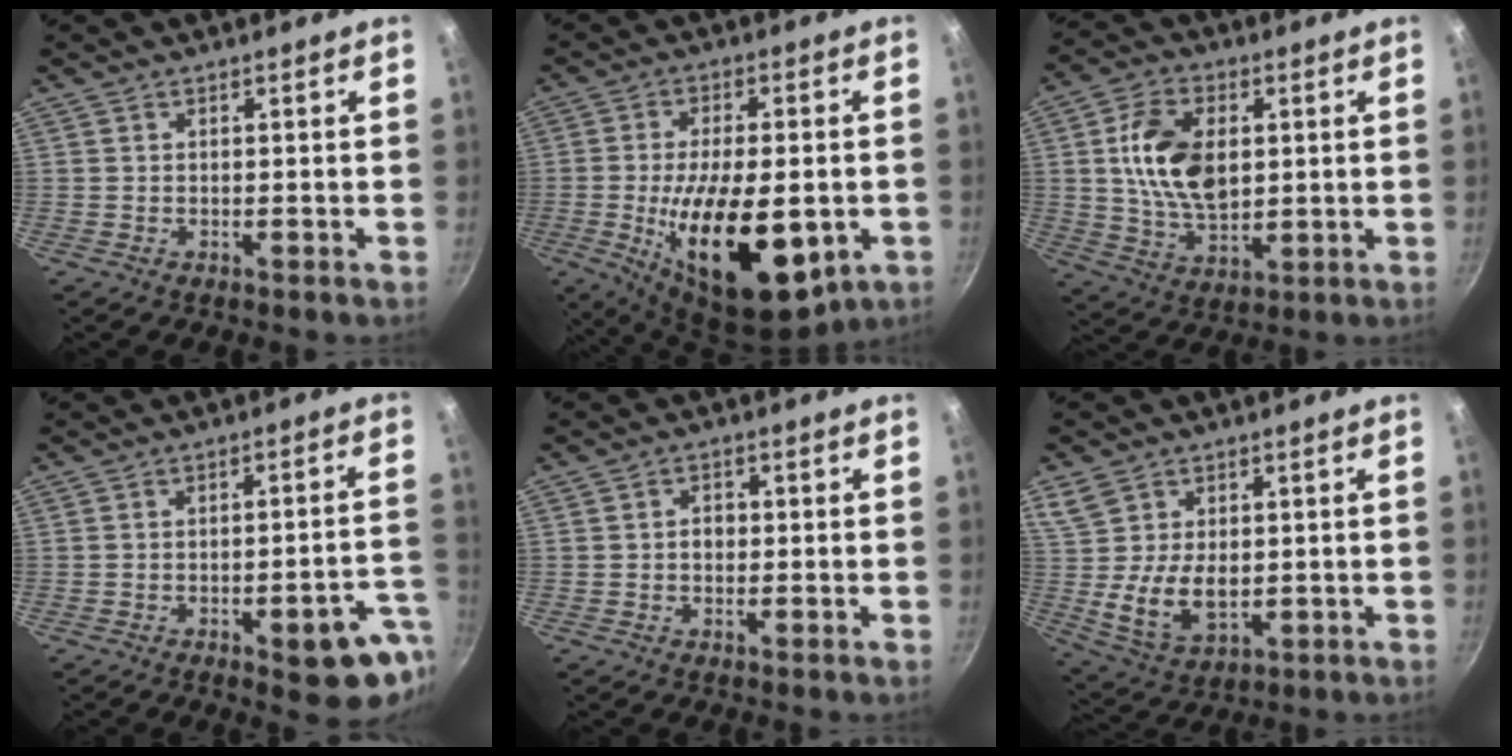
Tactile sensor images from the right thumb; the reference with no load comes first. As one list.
[{"total": 20.7, "force": [-4.8, 9.5, 17.8], "torque": [-0.280, 0.001, -0.064]}, {"total": 14.0, "force": [2.2, 8.8, 10.6], "torque": [-0.172, -0.006, 0.042]}, {"total": 12.3, "force": [-4.8, 4.2, 10.5], "torque": [-0.083, 0.033, -0.056]}, {"total": 2.6, "force": [0.0, 2.1, 1.6], "torque": [-0.011, 0.007, -0.003]}, {"total": 10.0, "force": [0.8, 6.8, 7.3], "torque": [-0.119, -0.022, 0.026]}]